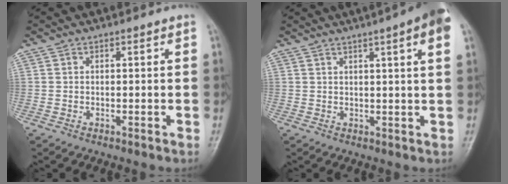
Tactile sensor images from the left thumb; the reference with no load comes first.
{"total": 9.0, "force": [4.7, 0.6, 7.6], "torque": [-0.099, 0.010, 0.051]}